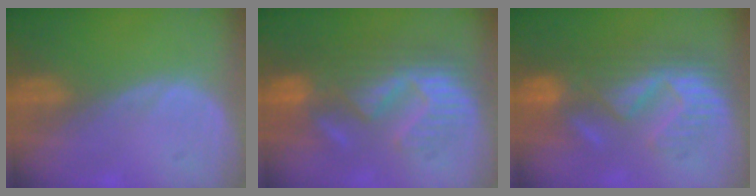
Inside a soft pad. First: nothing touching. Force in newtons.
{"total": 10.1, "press": 9.7, "slide": 2.9}
{"total": 9.0, "press": 8.9, "slide": 1.6}